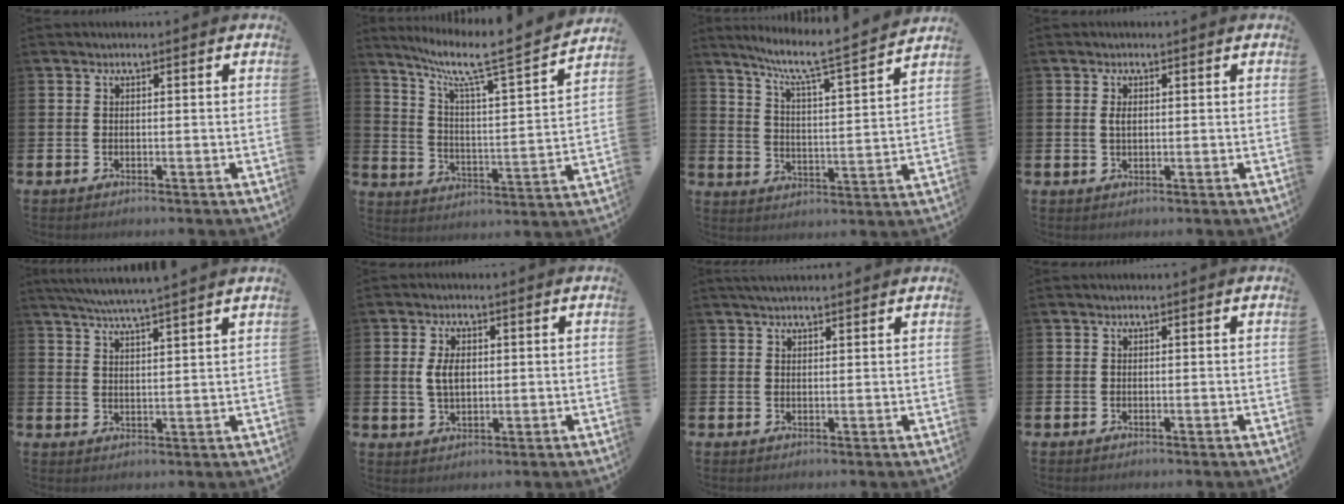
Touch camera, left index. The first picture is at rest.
{"total": 8.3, "force": [6.5, 0.5, 5.1], "torque": [-0.121, -0.051, 0.099]}
{"total": 7.2, "force": [6.4, -0.2, 3.3], "torque": [-0.087, -0.055, 0.102]}
{"total": 1.5, "force": [0.5, 0.8, 1.2], "torque": [-0.015, 0.000, 0.004]}
{"total": 5.1, "force": [4.9, -0.9, 1.3], "torque": [-0.047, -0.021, 0.087]}
{"total": 3.7, "force": [0.9, 2.1, 2.9], "torque": [-0.050, 0.004, 0.011]}
{"total": 2.3, "force": [2.2, 0.5, 0.6], "torque": [-0.007, -0.004, 0.037]}
{"total": 0.0}